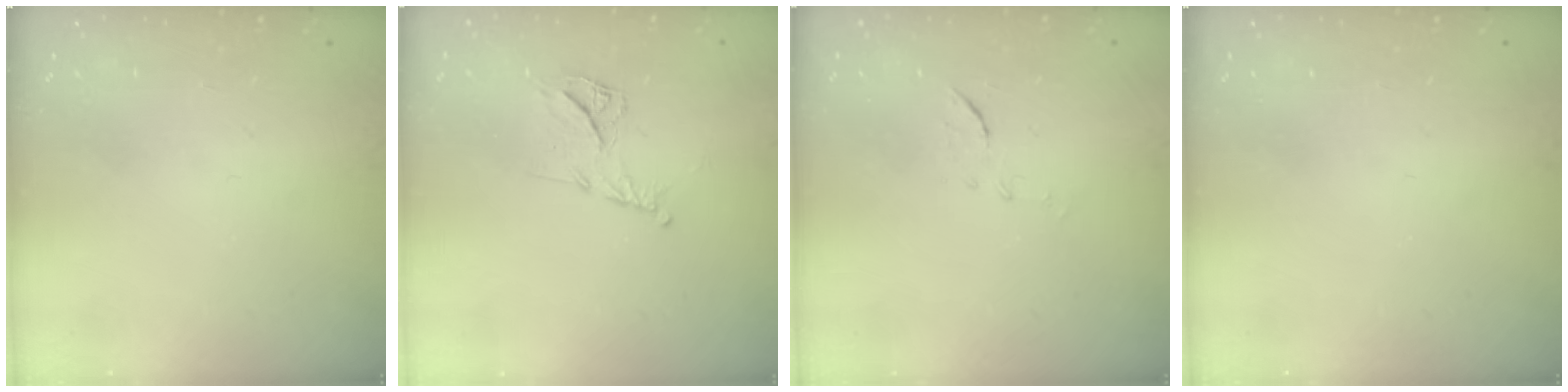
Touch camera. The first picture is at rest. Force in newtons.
{"total": 9.8, "press": 9.8, "slide": 0.6}
{"total": 5.7, "press": 5.6, "slide": 1.3}
{"total": 0.0}